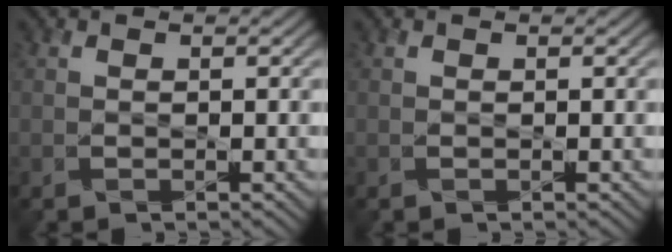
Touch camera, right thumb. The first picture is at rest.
{"total": 0.0}